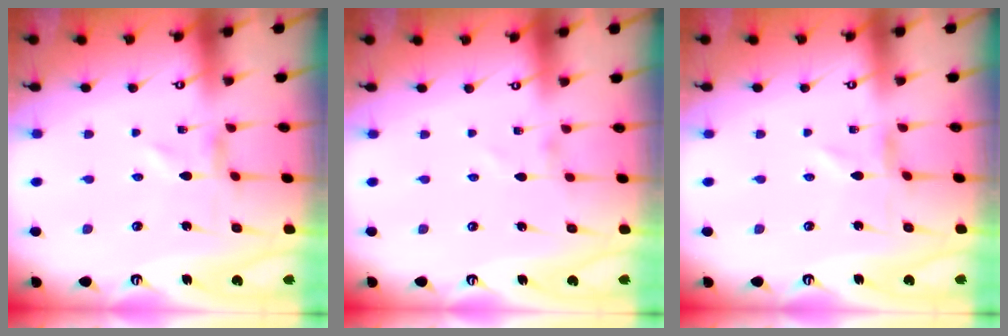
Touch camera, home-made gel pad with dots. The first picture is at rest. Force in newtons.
{"total": 1.0, "press": 1.0, "slide": 0.1}
{"total": 0.8, "press": 0.8, "slide": 0.2}